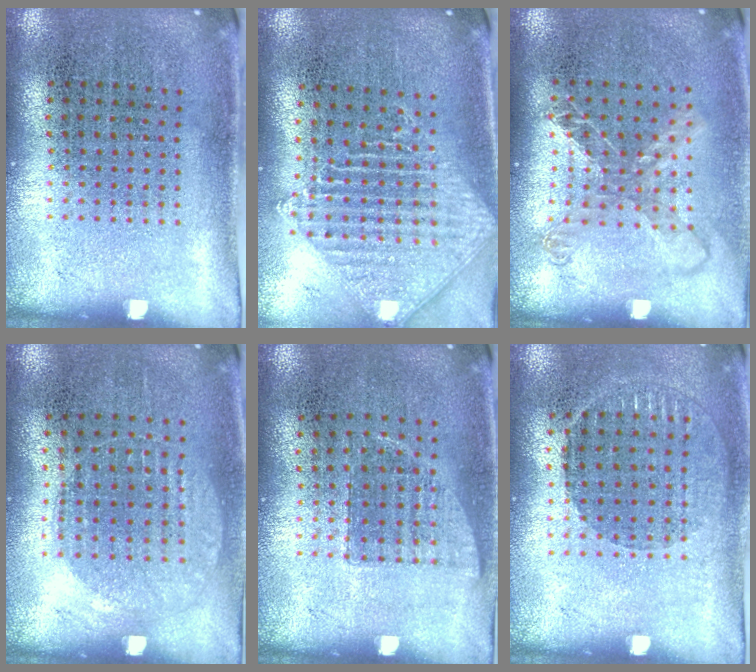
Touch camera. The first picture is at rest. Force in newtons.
{"total": 1.6, "press": 1.4, "slide": 0.8}
{"total": 1.5, "press": 1.3, "slide": 0.8}
{"total": 0.9, "press": 0.8, "slide": 0.3}
{"total": 0.7, "press": 0.6, "slide": 0.2}
{"total": 1.0, "press": 0.9, "slide": 0.4}